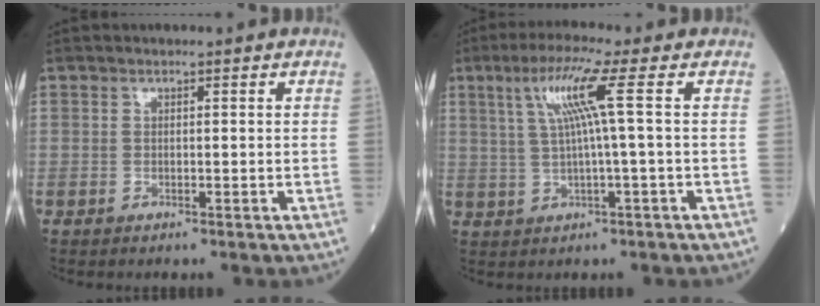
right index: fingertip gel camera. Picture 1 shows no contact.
{"total": 6.8, "force": [1.9, -1.3, 6.4], "torque": [-0.128, 0.015, 0.041]}